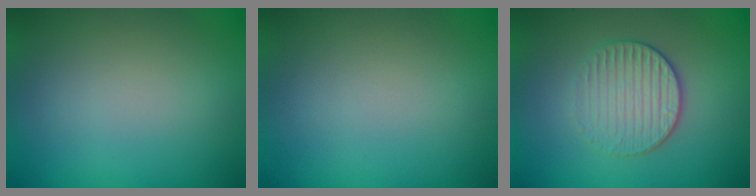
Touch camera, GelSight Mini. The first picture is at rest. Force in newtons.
{"total": 0.0}
{"total": 3.2, "press": 2.9, "slide": 1.3}